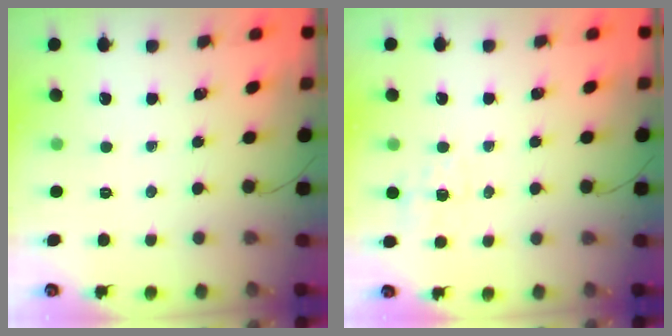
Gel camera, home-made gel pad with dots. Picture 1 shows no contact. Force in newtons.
{"total": 4.9, "press": 4.5, "slide": 1.9}